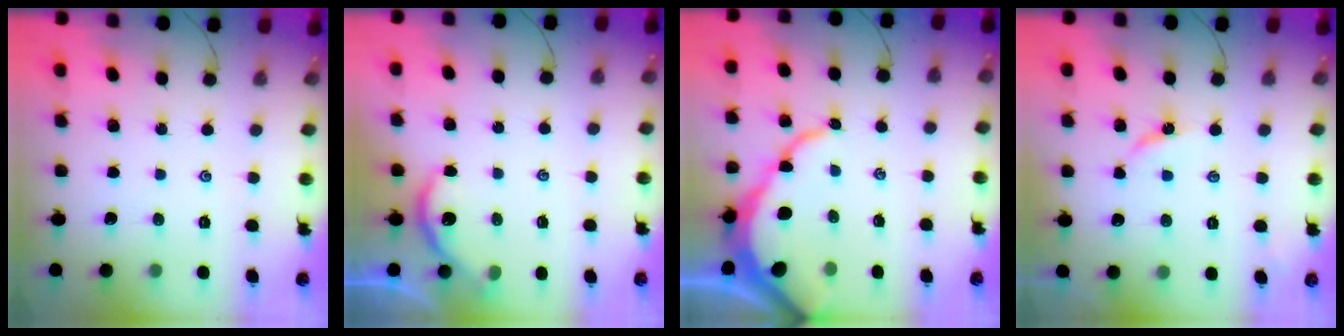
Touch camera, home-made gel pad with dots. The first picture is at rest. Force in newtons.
{"total": 3.2, "press": 3.1, "slide": 0.4}
{"total": 10.2, "press": 10.1, "slide": 1.1}
{"total": 2.5, "press": 2.5, "slide": 0.4}